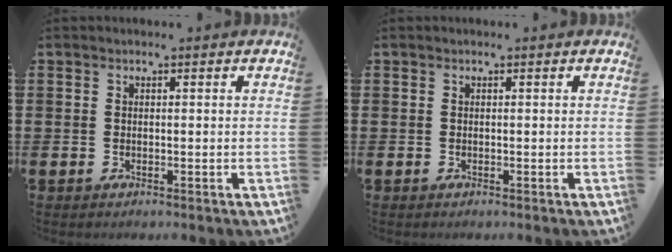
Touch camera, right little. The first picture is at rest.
{"total": 0.0}